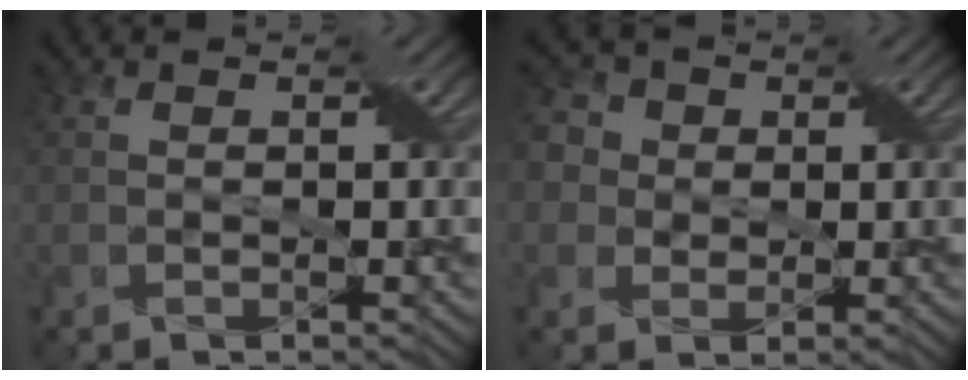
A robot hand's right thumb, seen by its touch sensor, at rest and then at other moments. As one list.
[{"total": 6.5, "force": [1.9, 5.6, 2.8], "torque": [-0.085, 0.026, 0.008]}]